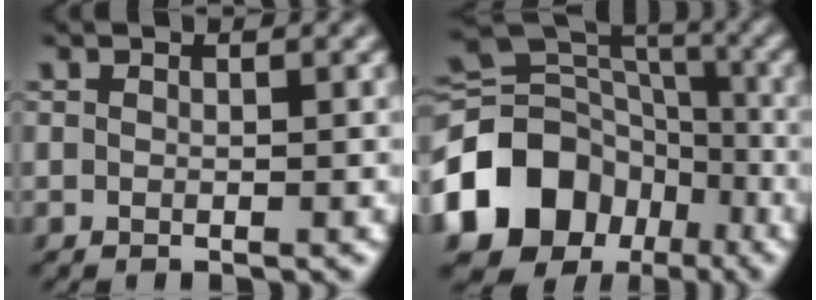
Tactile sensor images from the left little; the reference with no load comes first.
{"total": 12.8, "force": [-5.7, 10.0, 5.7], "torque": [-0.134, 0.007, -0.108]}